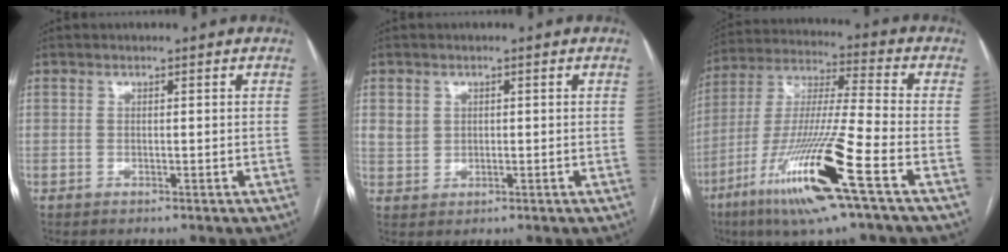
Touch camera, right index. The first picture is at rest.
{"total": 2.9, "force": [1.0, 2.6, 0.7], "torque": [-0.014, 0.006, 0.025]}
{"total": 18.6, "force": [-8.9, -0.1, 16.3], "torque": [-0.345, -0.037, -0.170]}